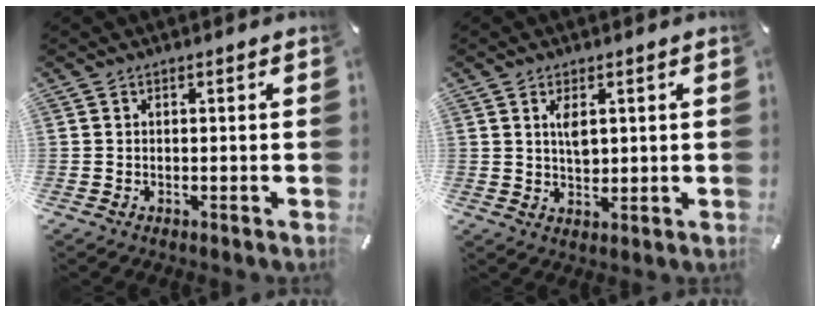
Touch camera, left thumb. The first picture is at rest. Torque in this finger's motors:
{"motor_torque": [0.54, 0.37, 0.25, 0.11, 0.01]}